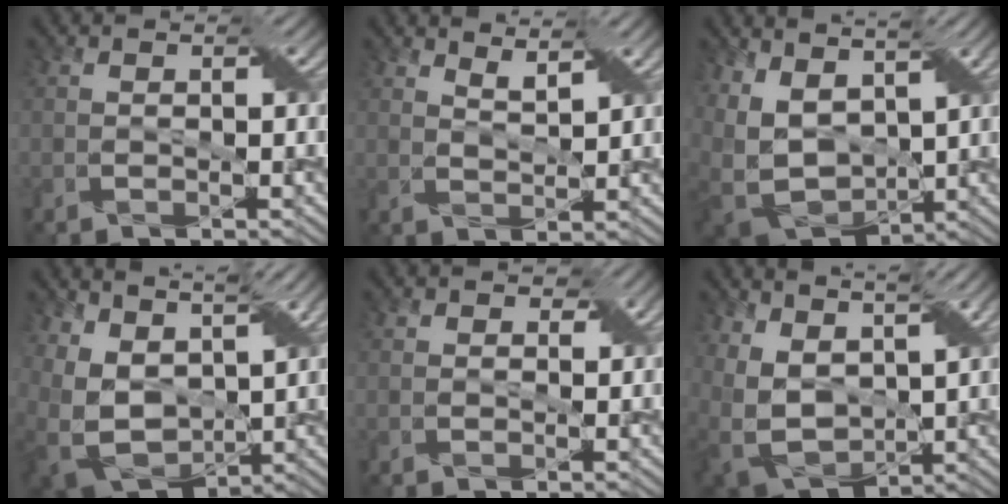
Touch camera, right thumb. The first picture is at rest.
{"total": 3.2, "force": [2.7, 0.5, 1.7], "torque": [-0.028, -0.008, 0.056]}
{"total": 10.2, "force": [2.8, 6.5, 7.3], "torque": [-0.195, 0.003, 0.058]}
{"total": 10.5, "force": [4.2, 6.7, 6.9], "torque": [-0.184, -0.001, 0.081]}
{"total": 1.5, "force": [0.8, 1.2, 0.4], "torque": [-0.005, -0.003, 0.006]}
{"total": 9.7, "force": [4.4, 5.8, 6.5], "torque": [-0.175, -0.001, 0.085]}